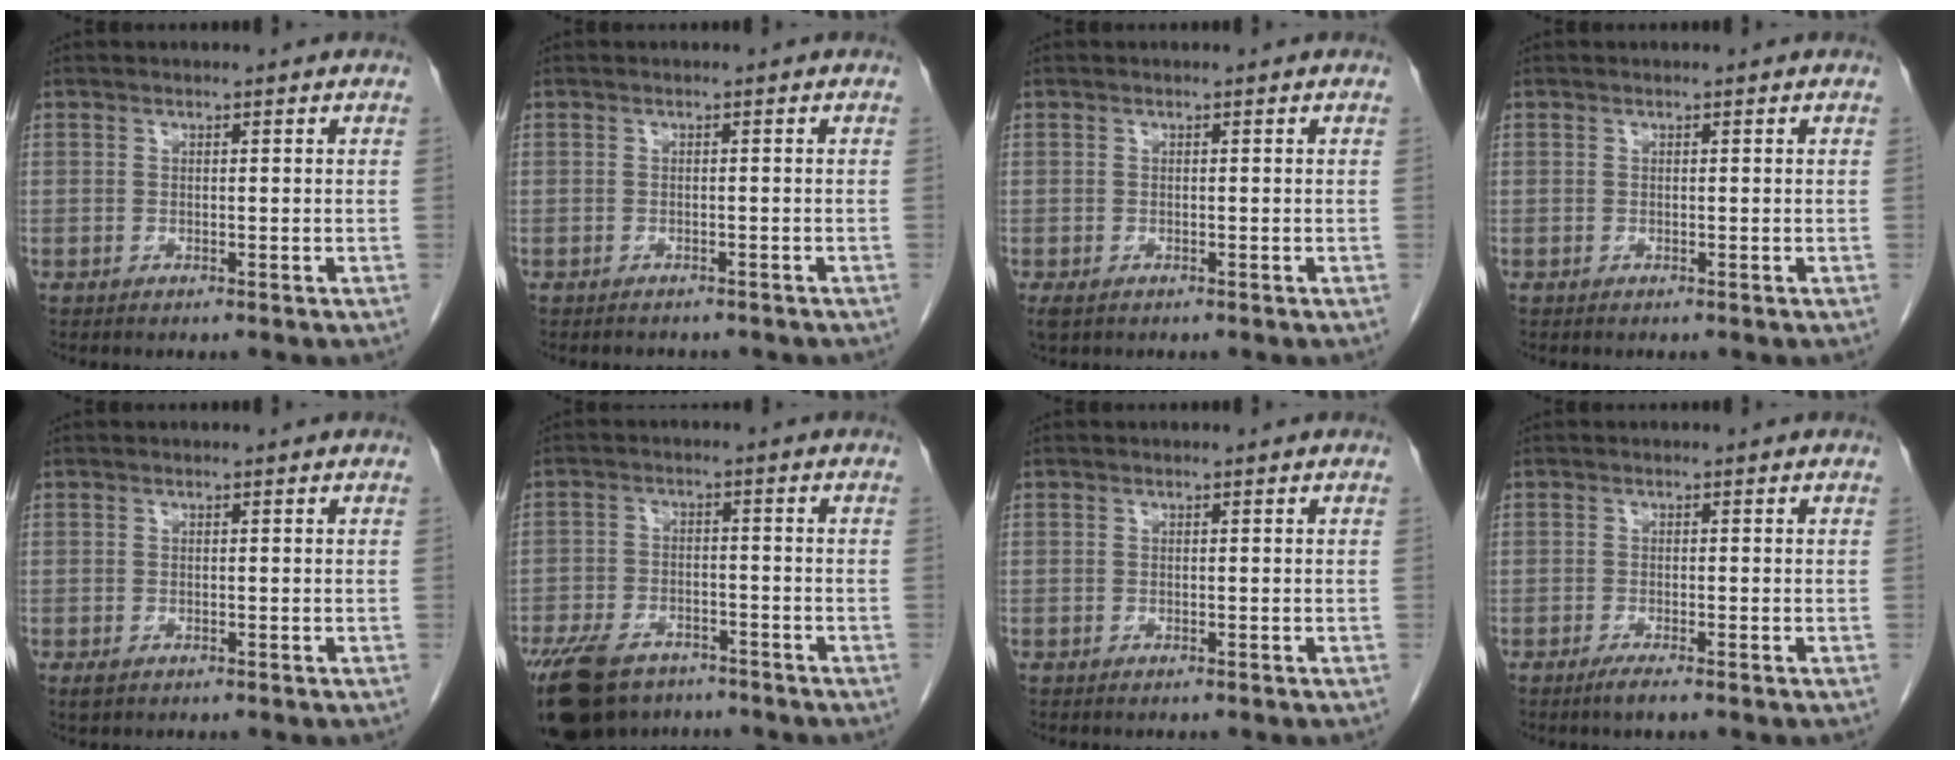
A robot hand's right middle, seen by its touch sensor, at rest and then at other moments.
{"total": 3.3, "force": [-2.9, 1.3, 0.8], "torque": [-0.010, -0.001, -0.031]}
{"total": 2.0, "force": [-1.1, 1.1, 1.2], "torque": [-0.028, -0.005, -0.013]}
{"total": 0.0}
{"total": 1.1, "force": [-0.5, 0.7, 0.7], "torque": [-0.014, -0.001, -0.003]}
{"total": 12.9, "force": [-9.6, 6.5, 5.8], "torque": [-0.126, -0.006, -0.148]}
{"total": 0.0}
{"total": 1.8, "force": [-1.3, -0.1, 1.3], "torque": [-0.027, -0.005, -0.027]}